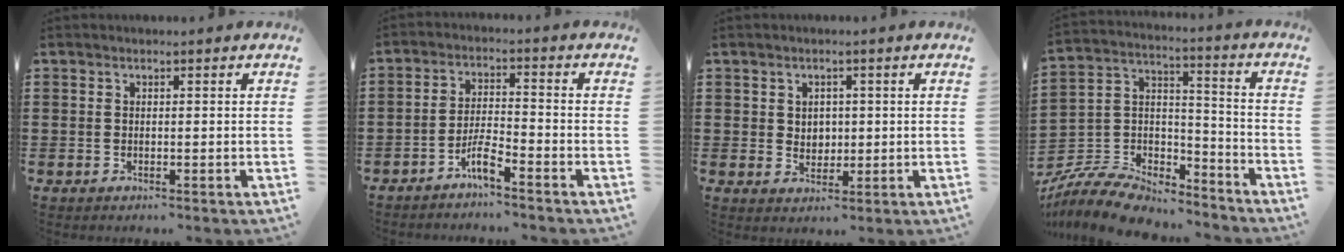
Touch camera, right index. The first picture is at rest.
{"total": 4.2, "force": [-3.3, 0.4, 2.6], "torque": [-0.062, 0.000, -0.066]}
{"total": 2.3, "force": [0.6, 2.1, 0.9], "torque": [-0.015, 0.007, 0.008]}
{"total": 9.4, "force": [-8.6, 3.0, 2.4], "torque": [-0.063, 0.016, -0.173]}